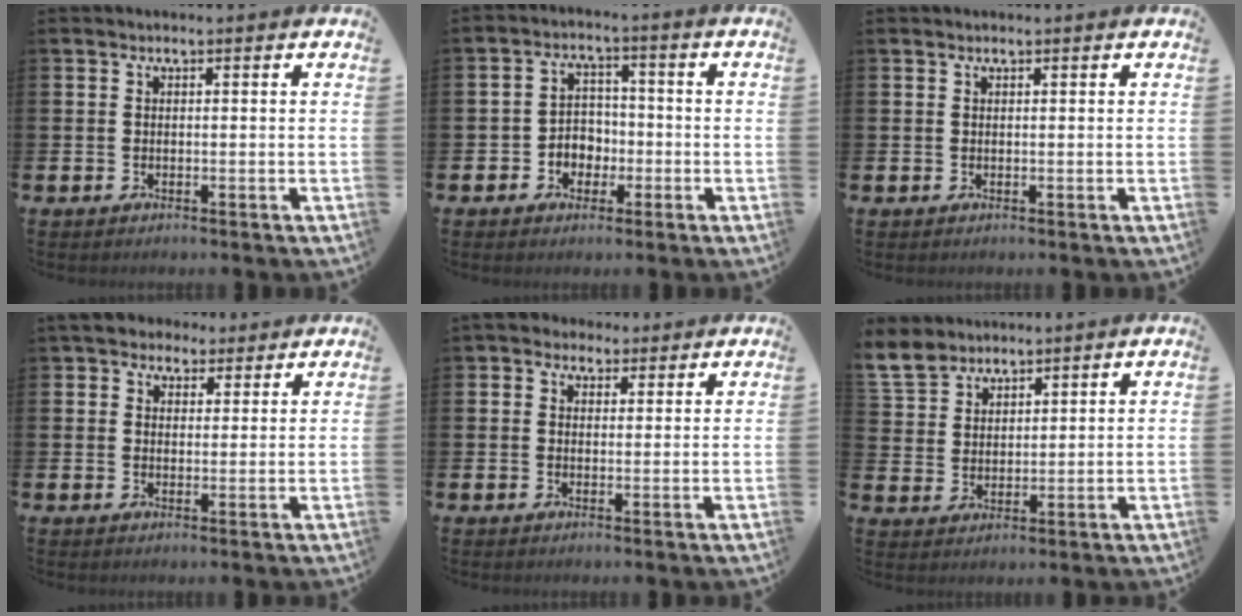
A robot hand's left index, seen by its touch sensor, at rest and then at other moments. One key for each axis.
{"total": 3.5, "fx": -1.6, "fy": 3.0, "fz": 0.6, "tx": -0.020, "ty": 0.003, "tz": -0.039}
{"total": 0.0}
{"total": 4.8, "fx": 4.0, "fy": 2.6, "fz": 0.8, "tx": -0.019, "ty": -0.012, "tz": 0.070}
{"total": 3.4, "fx": 2.7, "fy": 2.1, "fz": 0.3, "tx": -0.004, "ty": -0.005, "tz": 0.044}
{"total": 6.3, "fx": 5.6, "fy": 2.7, "fz": 0.9, "tx": -0.036, "ty": -0.017, "tz": 0.104}